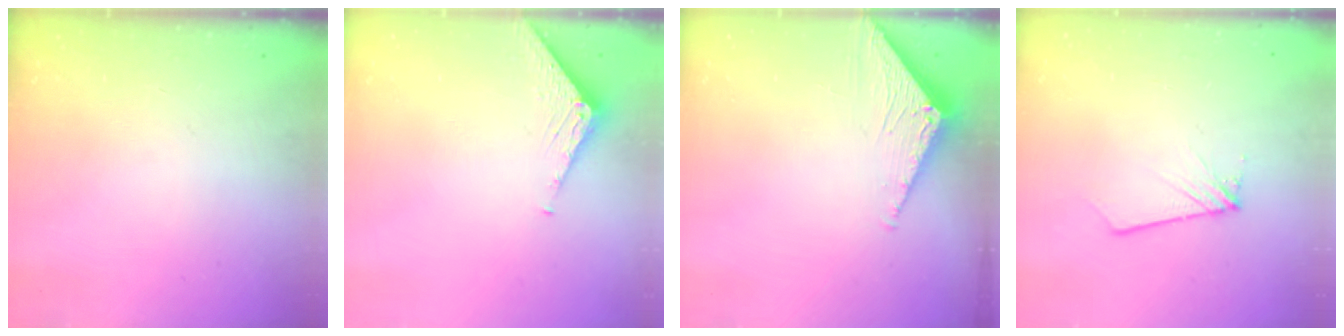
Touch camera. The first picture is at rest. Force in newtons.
{"total": 3.5, "press": 3.5, "slide": 0.3}
{"total": 3.3, "press": 3.3, "slide": 0.2}
{"total": 1.7, "press": 1.7, "slide": 0.1}